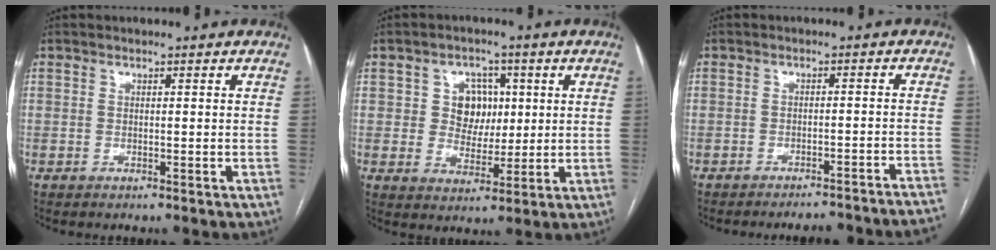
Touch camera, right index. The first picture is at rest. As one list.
[{"total": 6.1, "force": [1.5, 5.2, 2.9], "torque": [-0.041, 0.014, 0.033]}, {"total": 16.7, "force": [-16.1, -0.8, 4.2], "torque": [-0.018, -0.008, -0.186]}]